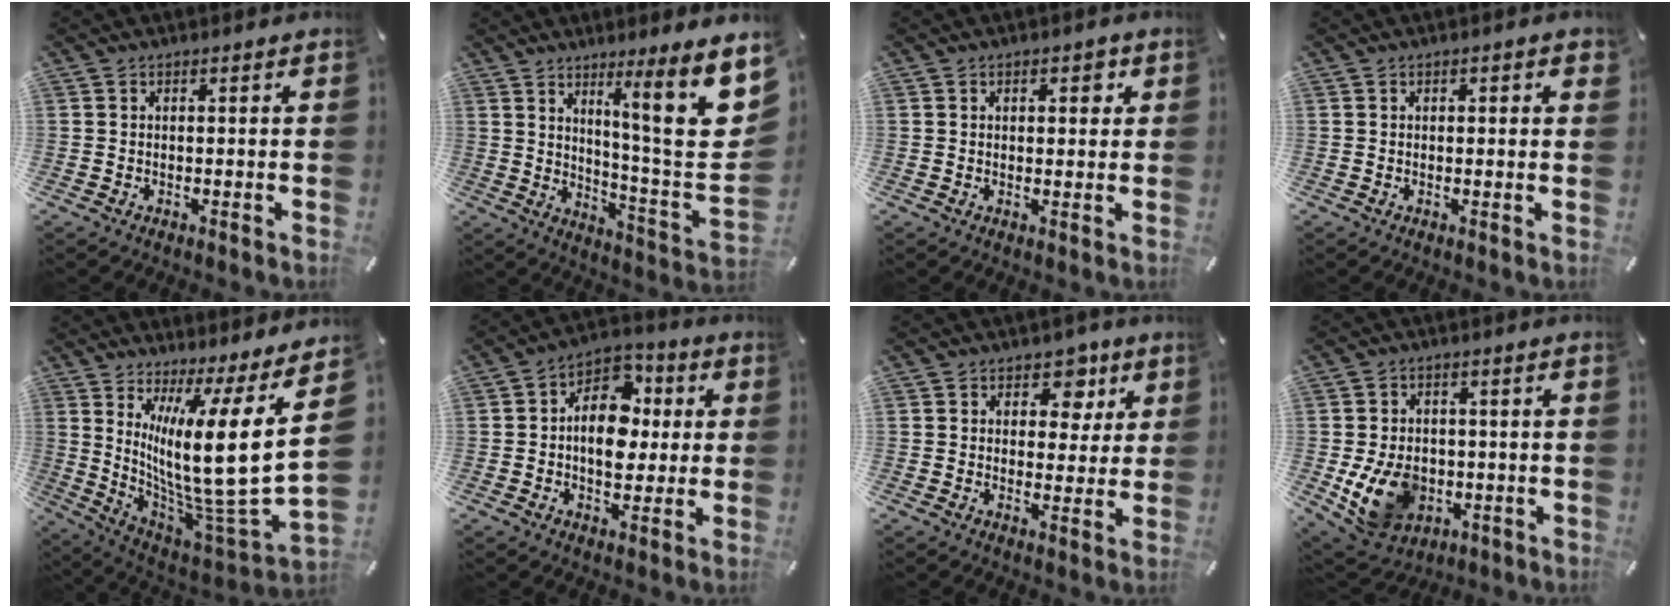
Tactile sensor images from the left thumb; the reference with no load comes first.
{"total": 17.4, "force": [8.6, 1.5, 15.0], "torque": [-0.218, -0.079, 0.119]}
{"total": 2.7, "force": [0.9, 1.7, 2.0], "torque": [-0.018, -0.001, 0.007]}
{"total": 1.0, "force": [0.2, 0.4, 0.8], "torque": [-0.008, 0.000, 0.001]}
{"total": 20.8, "force": [6.3, 3.3, 19.5], "torque": [-0.346, -0.092, 0.100]}
{"total": 11.9, "force": [0.0, 9.2, 7.6], "torque": [-0.137, -0.001, -0.001]}
{"total": 7.1, "force": [3.0, 5.6, 3.1], "torque": [-0.025, -0.014, 0.047]}
{"total": 12.6, "force": [-3.1, 9.6, 7.5], "torque": [-0.160, 0.008, -0.051]}